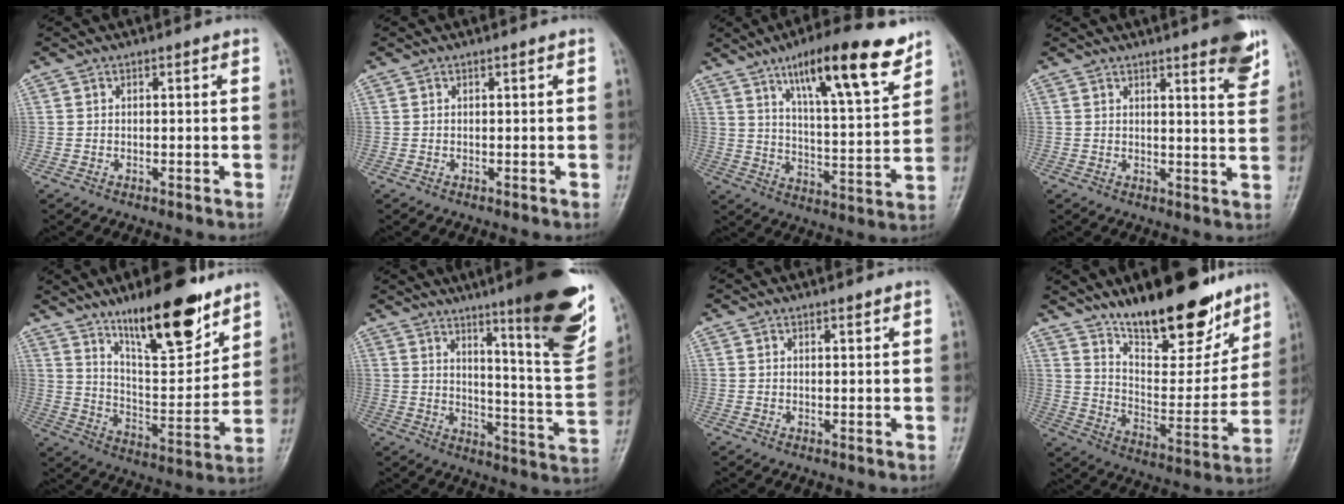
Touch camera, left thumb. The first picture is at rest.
{"total": 0.0}
{"total": 17.9, "force": [11.3, 4.2, 13.3], "torque": [-0.180, -0.055, 0.182]}
{"total": 7.6, "force": [4.7, 1.3, 5.7], "torque": [-0.059, -0.026, 0.057]}
{"total": 18.1, "force": [12.6, 5.4, 11.9], "torque": [-0.150, -0.081, 0.215]}
{"total": 24.3, "force": [14.3, 2.9, 19.4], "torque": [-0.244, -0.075, 0.213]}
{"total": 0.7, "force": [0.6, 0.1, 0.4], "torque": [-0.007, -0.005, 0.010]}
{"total": 20.9, "force": [15.2, 7.3, 12.4], "torque": [-0.142, -0.092, 0.247]}